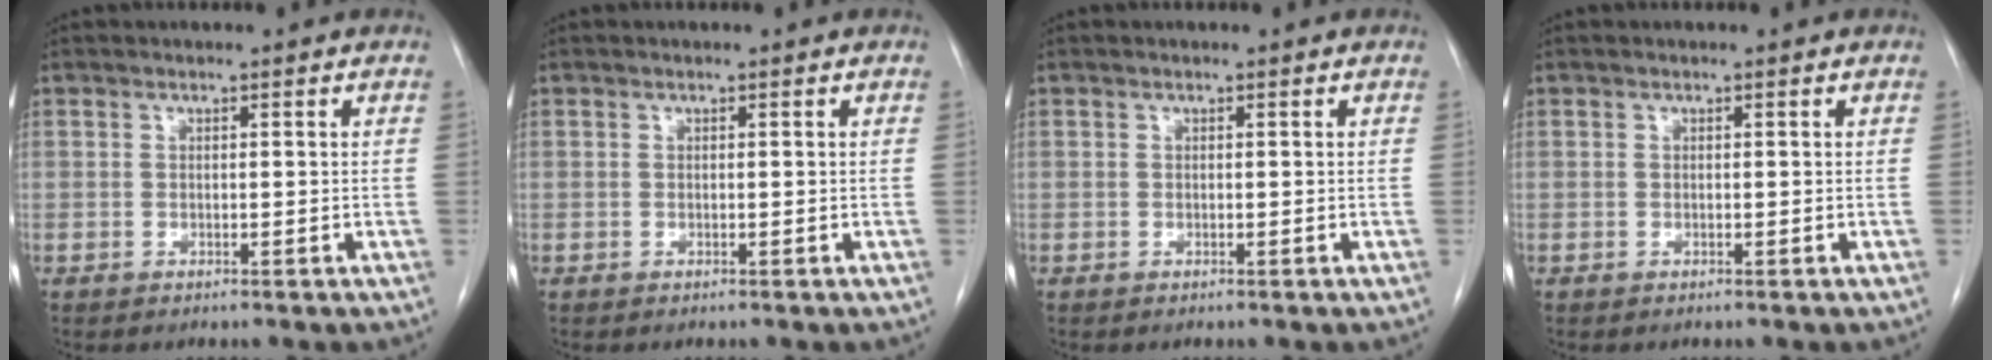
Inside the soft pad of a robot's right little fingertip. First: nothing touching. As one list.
[{"total": 0.0}, {"total": 0.0}, {"total": 0.0}]